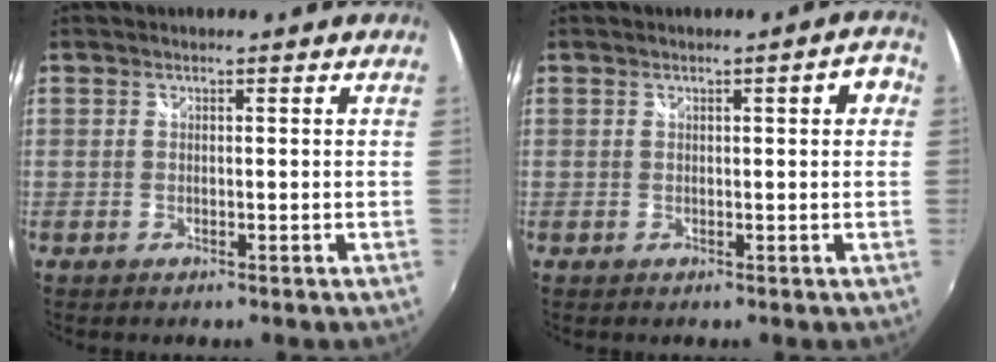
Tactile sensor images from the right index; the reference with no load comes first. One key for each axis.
{"total": 3.4, "fx": 0.9, "fy": 0.7, "fz": 3.2, "tx": -0.042, "ty": 0.010, "tz": 0.014}